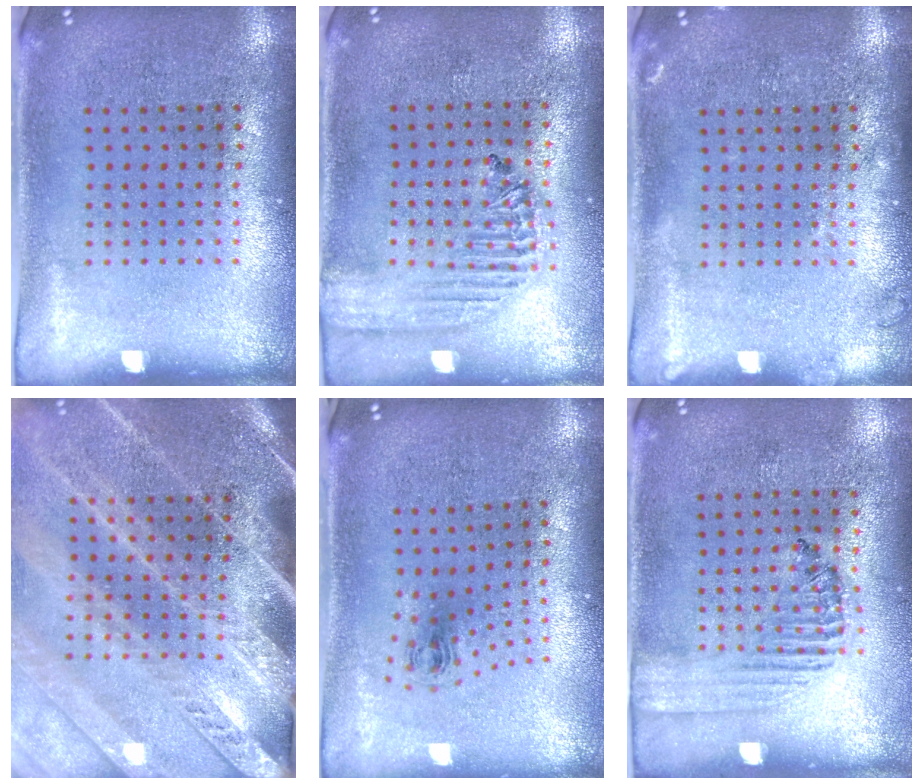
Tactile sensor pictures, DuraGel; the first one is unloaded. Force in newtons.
{"total": 1.8, "press": 1.7, "slide": 0.7}
{"total": 1.0, "press": 1.0, "slide": 0.3}
{"total": 3.5, "press": 3.0, "slide": 1.8}
{"total": 0.8, "press": 0.3, "slide": 0.7}
{"total": 1.3, "press": 1.0, "slide": 0.8}